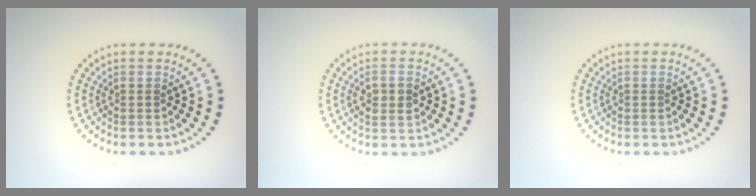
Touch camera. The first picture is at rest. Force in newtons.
{"total": 2.1, "press": 2.0, "slide": 0.4}
{"total": 0.0}